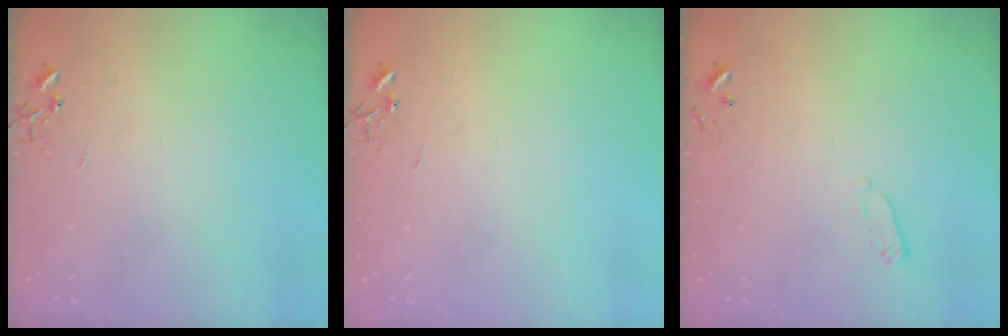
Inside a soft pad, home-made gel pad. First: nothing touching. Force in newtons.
{"total": 0.0}
{"total": 4.0, "press": 3.9, "slide": 1.0}